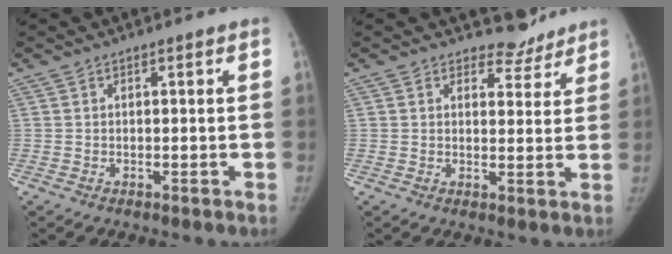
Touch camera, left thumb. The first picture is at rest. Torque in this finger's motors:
{"motor_torque": [0.07, -0.01, 0.47, -0.43, 0.05]}